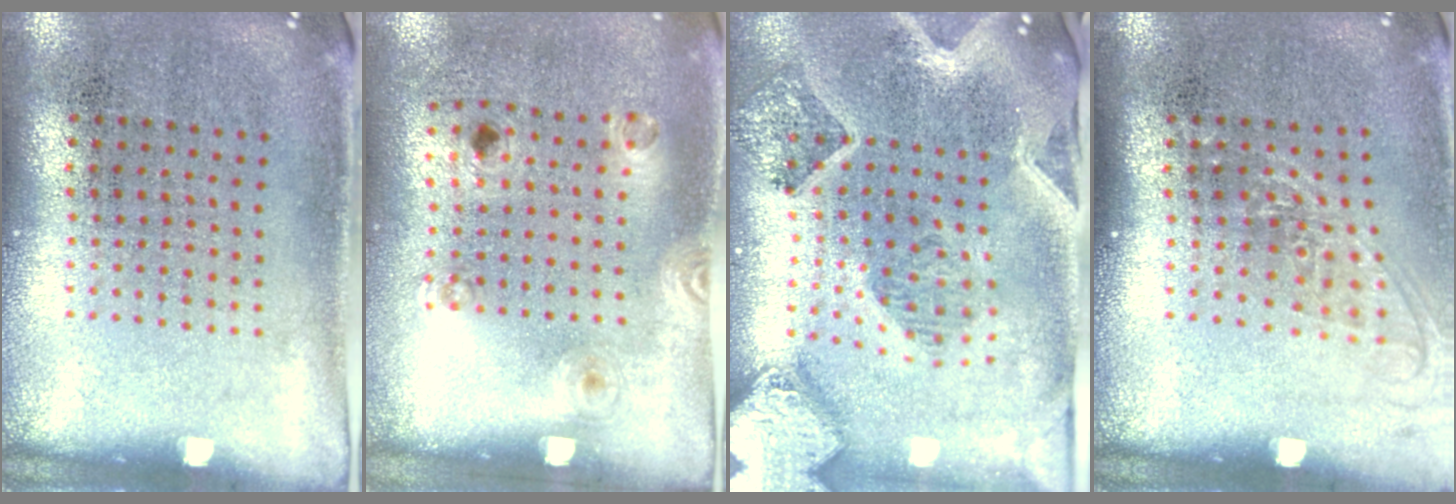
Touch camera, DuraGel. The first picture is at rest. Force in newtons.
{"total": 1.3, "press": 0.9, "slide": 1.0}
{"total": 2.9, "press": 2.6, "slide": 1.3}
{"total": 1.3, "press": 1.0, "slide": 0.8}